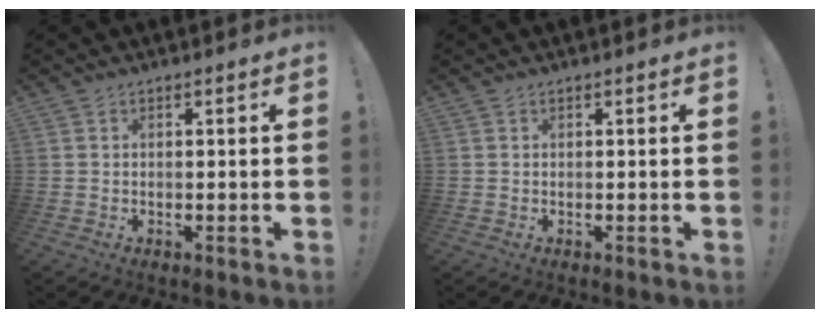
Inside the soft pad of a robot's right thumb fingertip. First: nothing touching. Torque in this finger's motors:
{"motor_torque": [-0.03, 0.03, -0.02, 0.03, 0.00]}